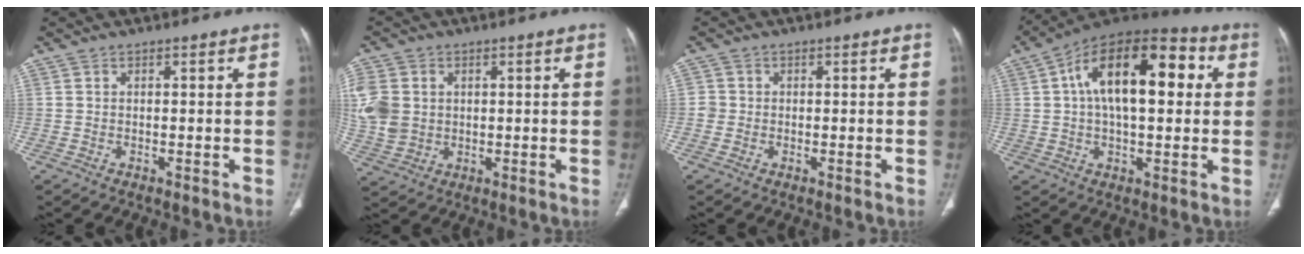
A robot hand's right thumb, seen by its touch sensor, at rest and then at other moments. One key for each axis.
{"total": 11.4, "fx": 1.5, "fy": 9.5, "fz": 6.2, "tx": -0.151, "ty": 0.001, "tz": 0.040}
{"total": 1.7, "fx": -0.2, "fy": 1.6, "fz": 0.2, "tx": 0.007, "ty": 0.007, "tz": -0.006}
{"total": 20.2, "fx": 4.1, "fy": 10.1, "fz": 17.1, "tx": -0.249, "ty": 0.031, "tz": 0.053}